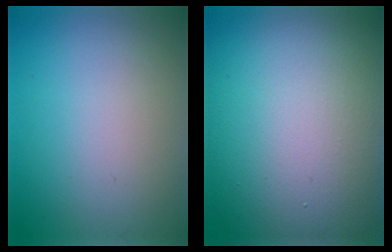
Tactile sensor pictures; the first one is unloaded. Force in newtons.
{"total": 19.1, "press": 19.1, "slide": 0.9}